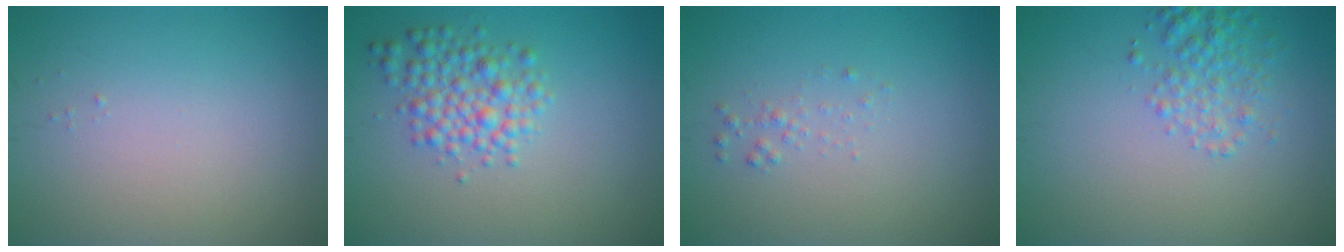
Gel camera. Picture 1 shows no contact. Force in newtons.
{"total": 3.7, "press": 3.6, "slide": 0.1}
{"total": 0.8, "press": 0.8, "slide": 0.1}
{"total": 2.6, "press": 2.6, "slide": 0.1}